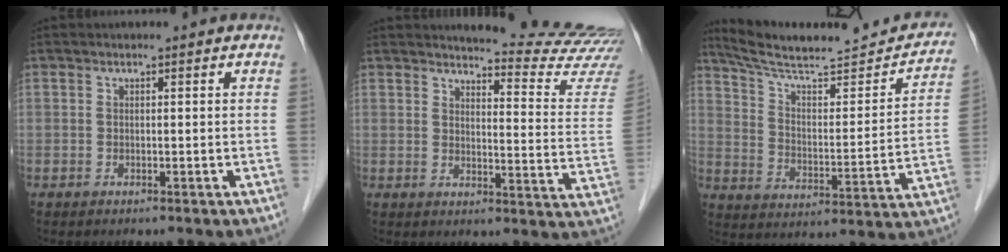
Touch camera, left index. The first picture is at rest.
{"total": 17.3, "force": [17.0, -0.5, 3.3], "torque": [-0.035, -0.142, 0.176]}
{"total": 21.9, "force": [19.8, 2.9, 8.9], "torque": [-0.132, -0.018, 0.282]}